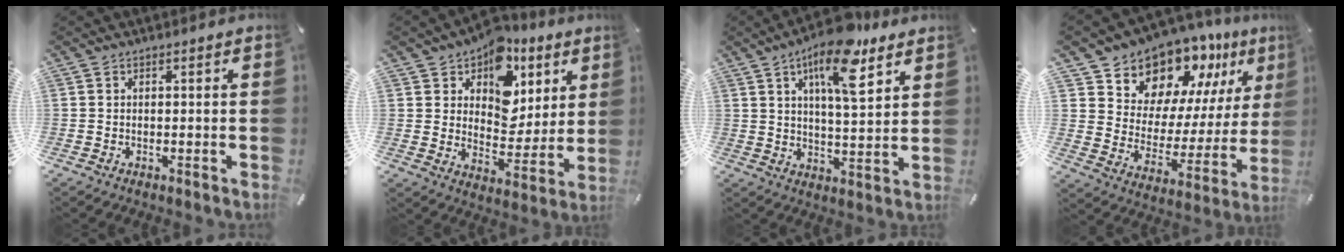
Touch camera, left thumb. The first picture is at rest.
{"total": 12.2, "force": [6.8, 9.1, 4.5], "torque": [-0.063, -0.062, 0.121]}
{"total": 15.3, "force": [8.7, 5.7, 11.2], "torque": [-0.183, -0.031, 0.145]}
{"total": 13.1, "force": [11.7, 5.9, 0.8], "torque": [-0.026, -0.132, 0.204]}